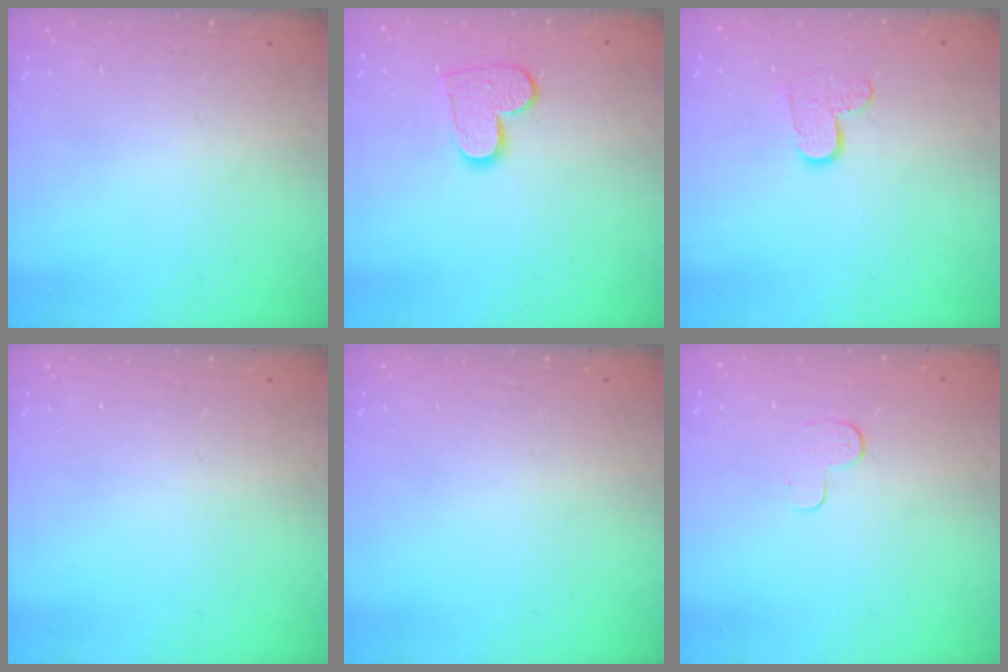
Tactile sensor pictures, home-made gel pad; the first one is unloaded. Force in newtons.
{"total": 9.7, "press": 9.7, "slide": 0.5}
{"total": 7.7, "press": 7.6, "slide": 0.4}
{"total": 0.0}
{"total": 0.0}
{"total": 3.1, "press": 3.1, "slide": 0.3}